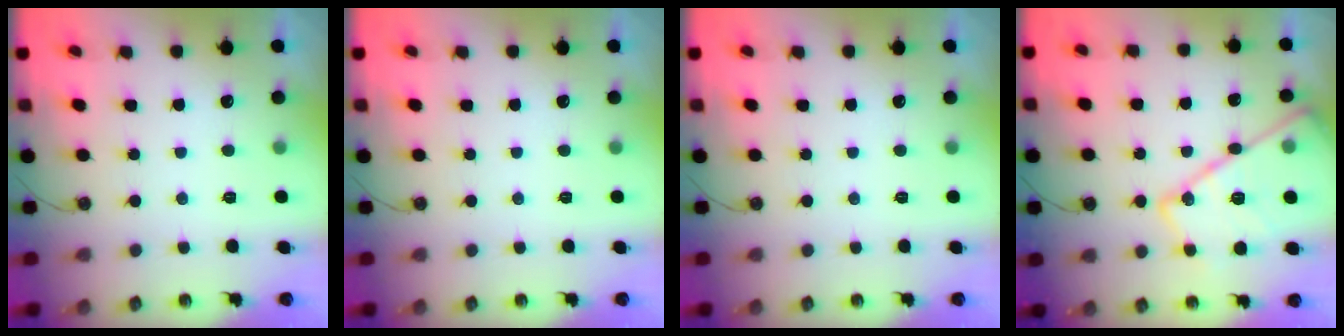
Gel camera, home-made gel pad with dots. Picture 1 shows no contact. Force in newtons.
{"total": 0.0}
{"total": 0.0}
{"total": 22.0, "press": 21.9, "slide": 1.9}